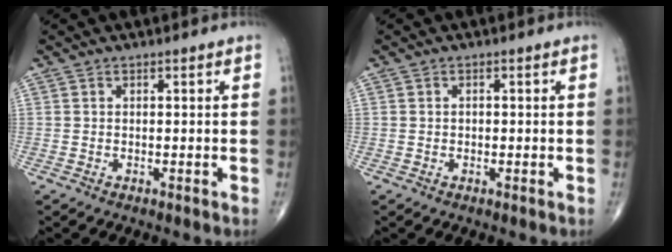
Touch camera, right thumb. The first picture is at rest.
{"total": 0.6, "force": [-0.1, 0.5, 0.3], "torque": [-0.005, 0.002, -0.001]}